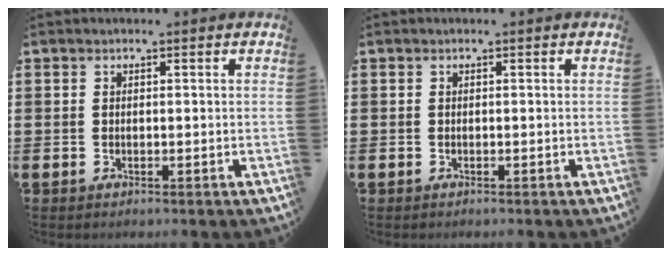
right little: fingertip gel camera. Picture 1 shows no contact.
{"total": 0.0}